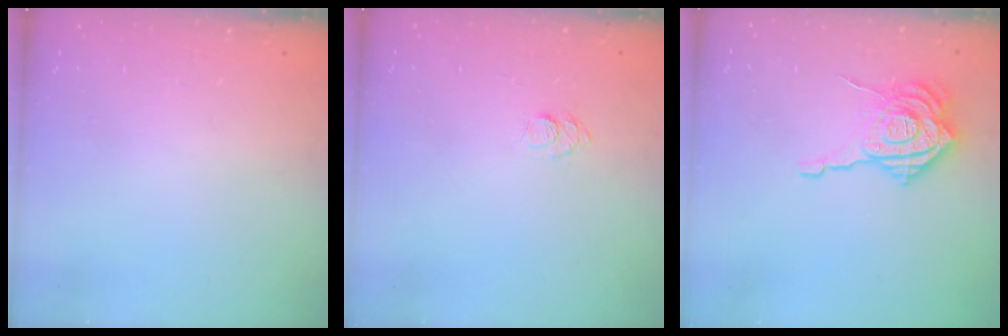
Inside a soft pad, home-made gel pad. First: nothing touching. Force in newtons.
{"total": 5.0, "press": 5.0, "slide": 0.5}
{"total": 16.2, "press": 16.1, "slide": 1.7}